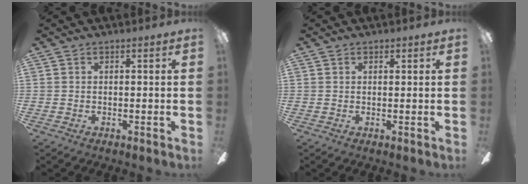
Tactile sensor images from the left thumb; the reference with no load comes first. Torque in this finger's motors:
{"motor_torque": [0.08, -0.03, -0.10, -0.05, -0.03]}